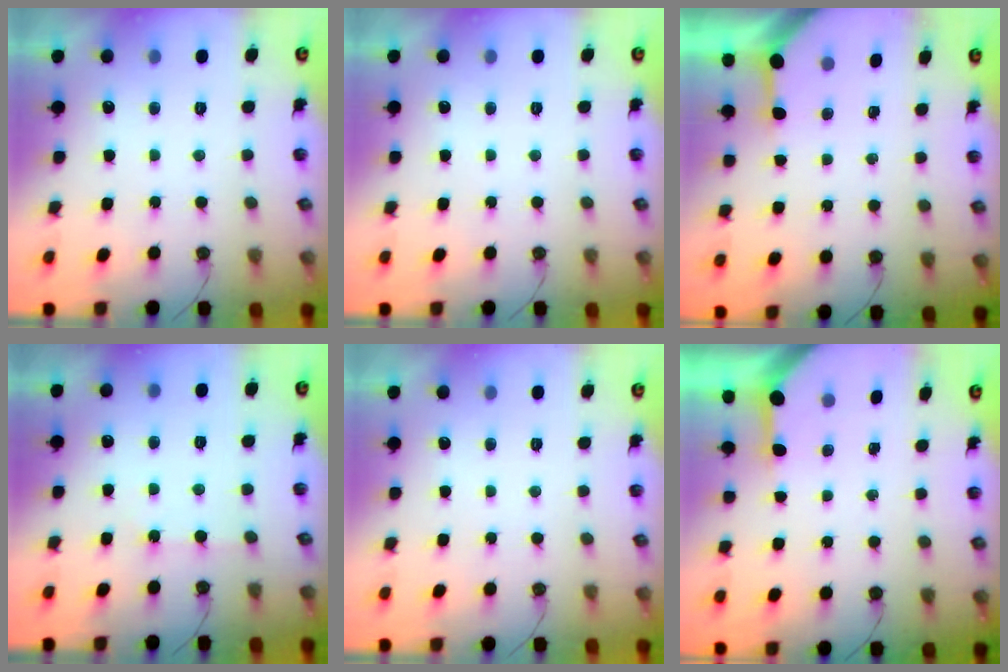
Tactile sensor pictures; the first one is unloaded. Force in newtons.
{"total": 0.0}
{"total": 3.3, "press": 3.3, "slide": 0.3}
{"total": 2.7, "press": 2.7, "slide": 0.5}
{"total": 0.0}
{"total": 3.4, "press": 3.4, "slide": 0.3}